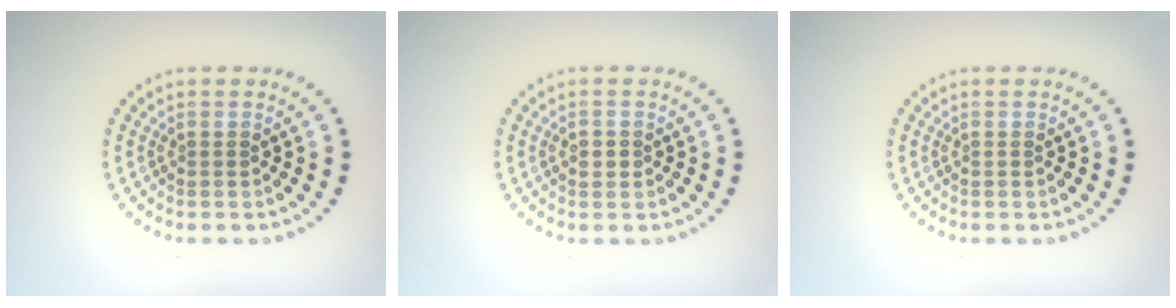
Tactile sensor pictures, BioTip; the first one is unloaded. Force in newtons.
{"total": 1.1, "press": 1.1, "slide": 0.2}
{"total": 0.0}